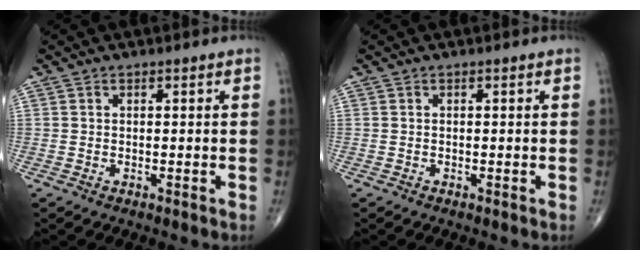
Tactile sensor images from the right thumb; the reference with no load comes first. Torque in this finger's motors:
{"motor_torque": [-0.02, 0.02, 0.00, 0.00, 0.00]}